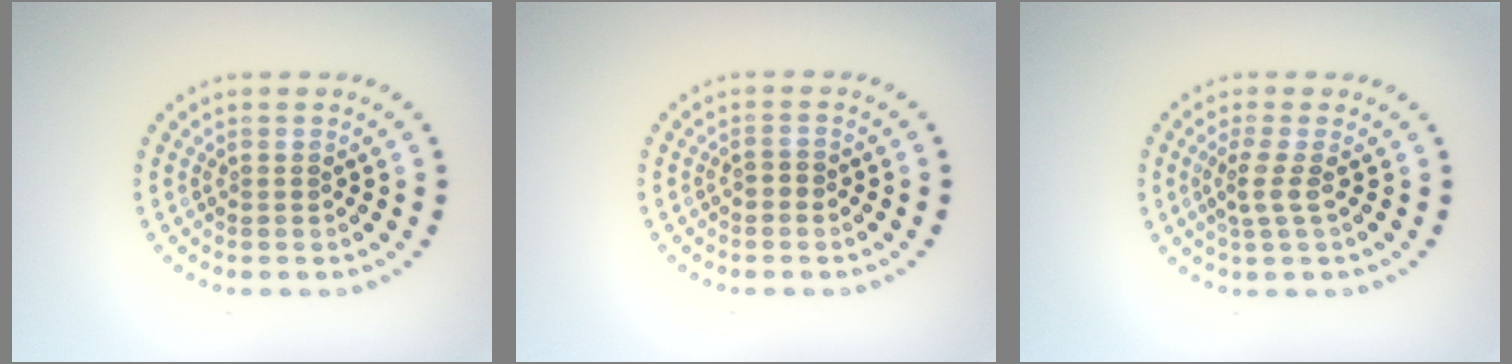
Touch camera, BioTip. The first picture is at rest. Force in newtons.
{"total": 0.8, "press": 0.8, "slide": 0.2}
{"total": 1.8, "press": 1.4, "slide": 1.1}